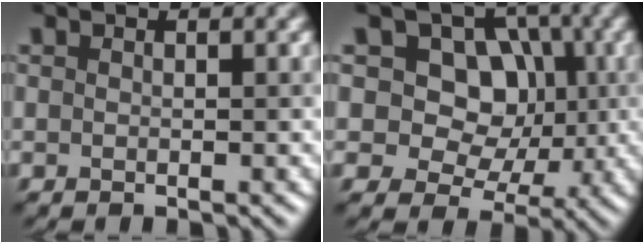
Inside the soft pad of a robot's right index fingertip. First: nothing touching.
{"total": 7.3, "force": [1.4, 6.0, 4.0], "torque": [-0.052, 0.013, 0.001]}